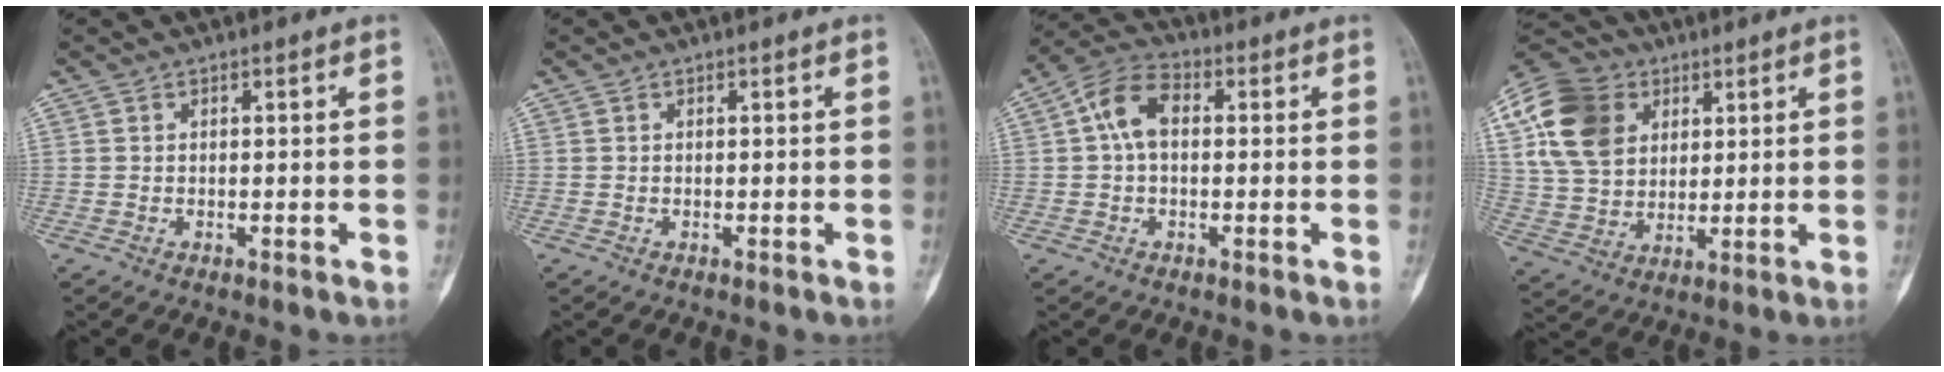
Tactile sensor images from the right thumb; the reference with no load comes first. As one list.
[{"total": 0.0}, {"total": 8.0, "force": [1.1, 5.0, 6.2], "torque": [-0.114, 0.026, 0.011]}, {"total": 17.8, "force": [6.2, 13.3, 10.1], "torque": [-0.185, 0.002, 0.112]}]